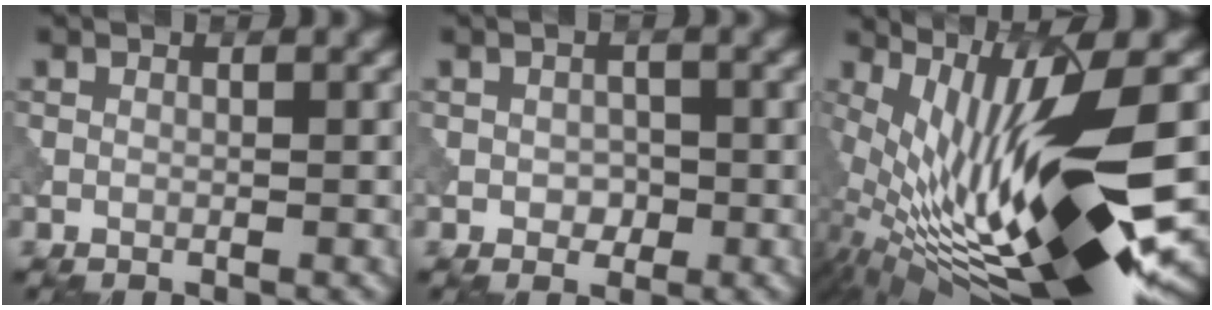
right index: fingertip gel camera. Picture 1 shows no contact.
{"total": 1.4, "force": [-0.2, 1.2, 0.7], "torque": [-0.012, -0.004, -0.006]}
{"total": 15.7, "force": [-1.9, 3.8, 15.2], "torque": [-0.271, -0.005, -0.025]}